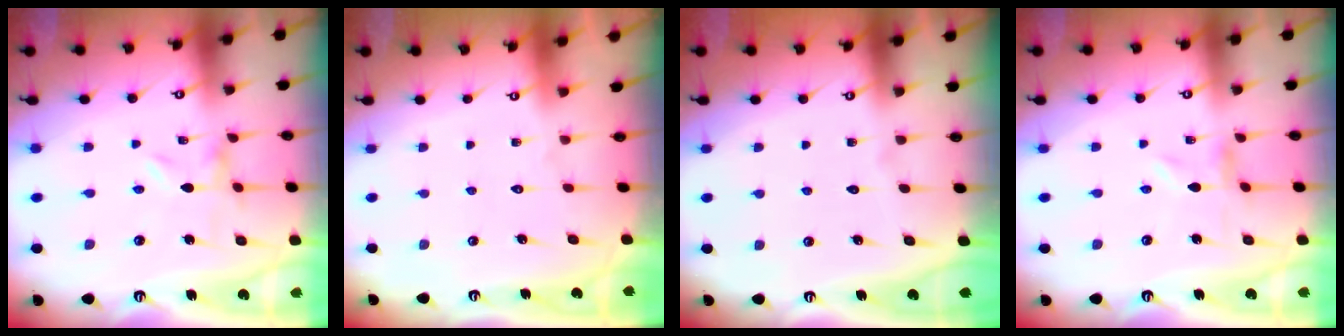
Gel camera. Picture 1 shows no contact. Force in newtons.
{"total": 1.5, "press": 1.5, "slide": 0.1}
{"total": 1.6, "press": 1.6, "slide": 0.1}
{"total": 0.0}